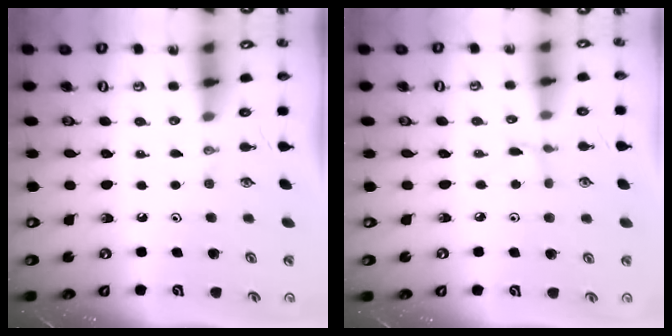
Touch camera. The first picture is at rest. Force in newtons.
{"total": 1.6, "press": 1.5, "slide": 0.2}